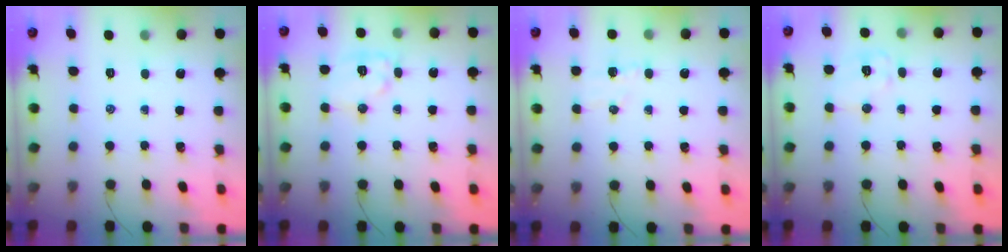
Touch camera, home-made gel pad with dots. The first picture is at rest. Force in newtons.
{"total": 9.4, "press": 9.4, "slide": 0.4}
{"total": 4.8, "press": 4.6, "slide": 1.3}
{"total": 7.6, "press": 7.5, "slide": 1.0}